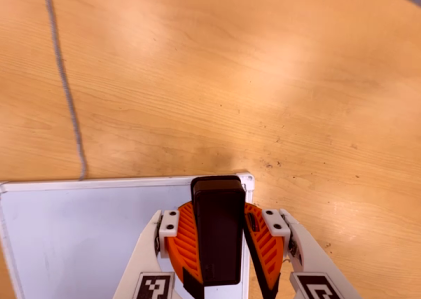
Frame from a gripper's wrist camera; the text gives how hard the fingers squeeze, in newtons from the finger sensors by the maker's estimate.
{"total": 8.5, "left": 8.6, "right": 8.3}